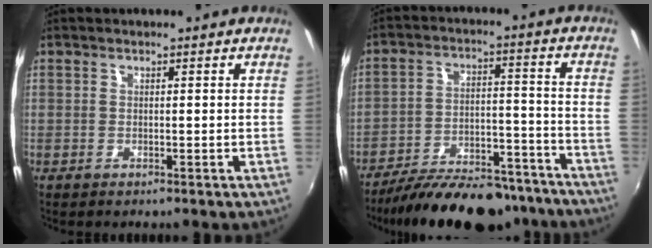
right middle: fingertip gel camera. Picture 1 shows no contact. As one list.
[{"total": 22.7, "force": [-19.4, 7.2, 9.3], "torque": [-0.167, 0.005, -0.262]}]